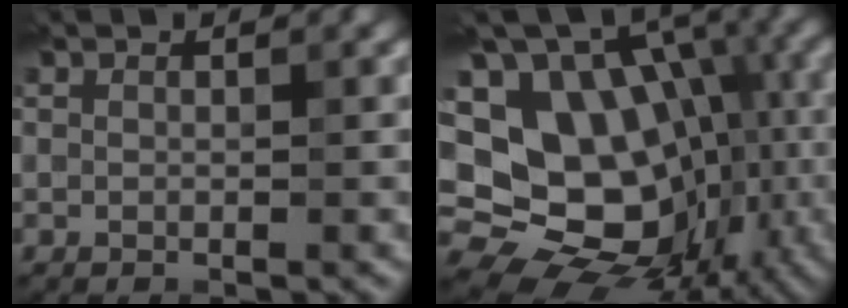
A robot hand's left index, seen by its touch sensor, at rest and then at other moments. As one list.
[{"total": 17.2, "force": [-0.6, 12.9, 11.4], "torque": [-0.175, 0.006, 0.014]}]